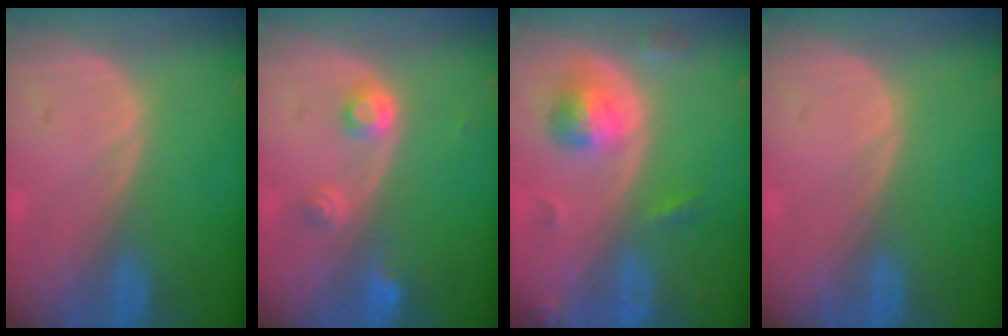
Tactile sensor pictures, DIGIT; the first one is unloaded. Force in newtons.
{"total": 2.9, "press": 2.9, "slide": 0.5}
{"total": 5.2, "press": 5.0, "slide": 1.4}
{"total": 0.0}